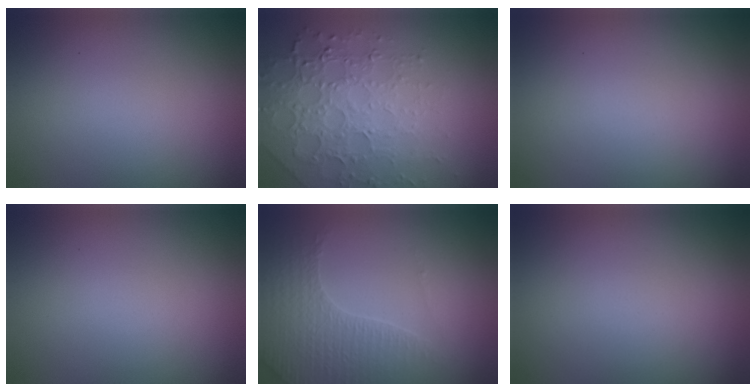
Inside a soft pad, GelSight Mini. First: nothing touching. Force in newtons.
{"total": 6.7, "press": 4.9, "slide": 4.5}
{"total": 0.0}
{"total": 0.0}
{"total": 4.2, "press": 3.4, "slide": 2.5}
{"total": 0.0}